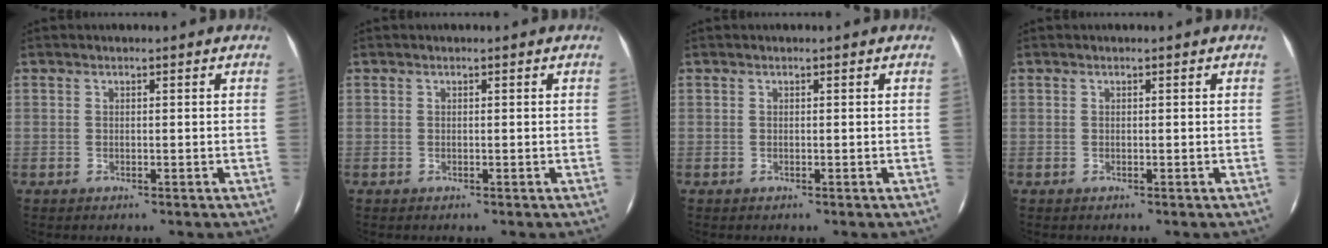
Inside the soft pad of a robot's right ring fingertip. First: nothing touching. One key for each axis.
{"total": 0.0}
{"total": 0.0}
{"total": 0.0}